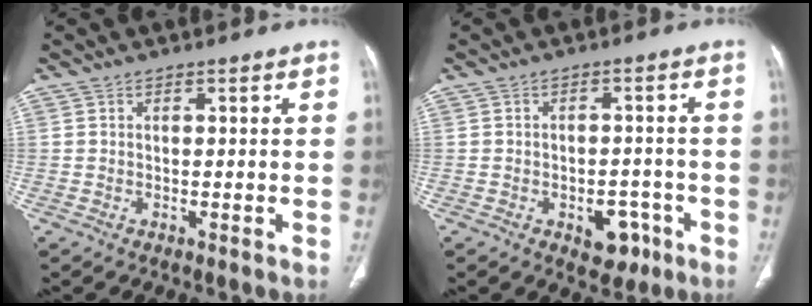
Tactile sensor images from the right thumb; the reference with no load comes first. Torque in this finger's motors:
{"motor_torque": [2.77, 2.24, 0.84, -0.48, -0.01]}